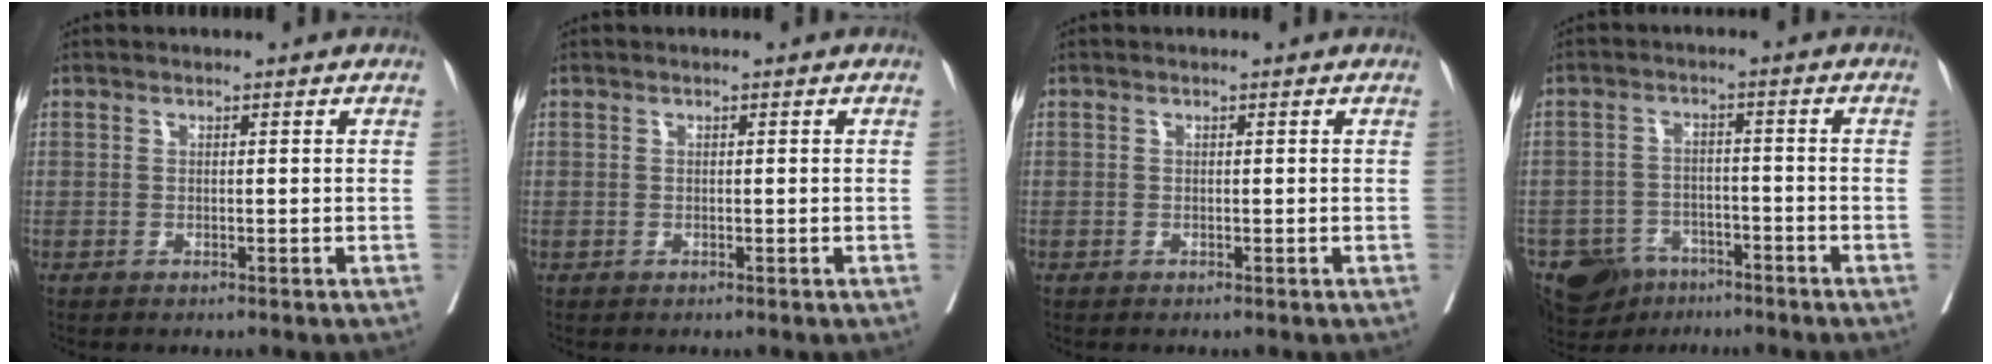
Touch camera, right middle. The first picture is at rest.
{"total": 0.0}
{"total": 0.7, "force": [-0.1, 0.7, -0.1], "torque": [0.011, 0.008, -0.005]}
{"total": 9.9, "force": [-7.2, 6.2, 3.0], "torque": [-0.055, 0.002, -0.111]}